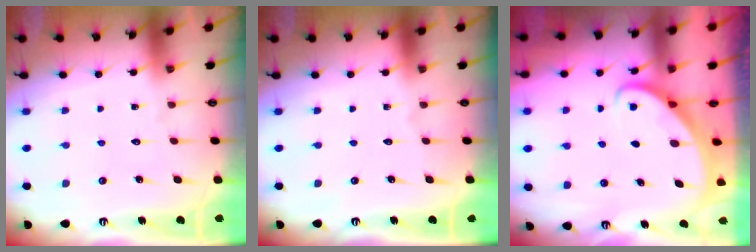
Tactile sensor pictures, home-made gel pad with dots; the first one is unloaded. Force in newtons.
{"total": 0.0}
{"total": 2.4, "press": 2.3, "slide": 0.3}